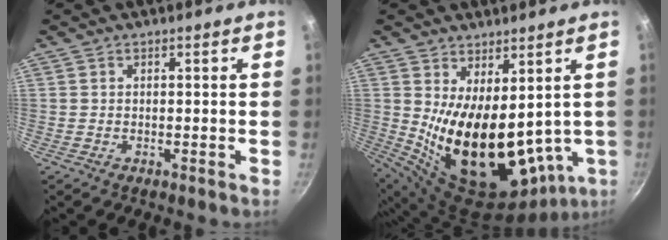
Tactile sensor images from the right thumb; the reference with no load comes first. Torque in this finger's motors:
{"motor_torque": [0.53, 4.47, 2.77, 0.00, 0.38]}